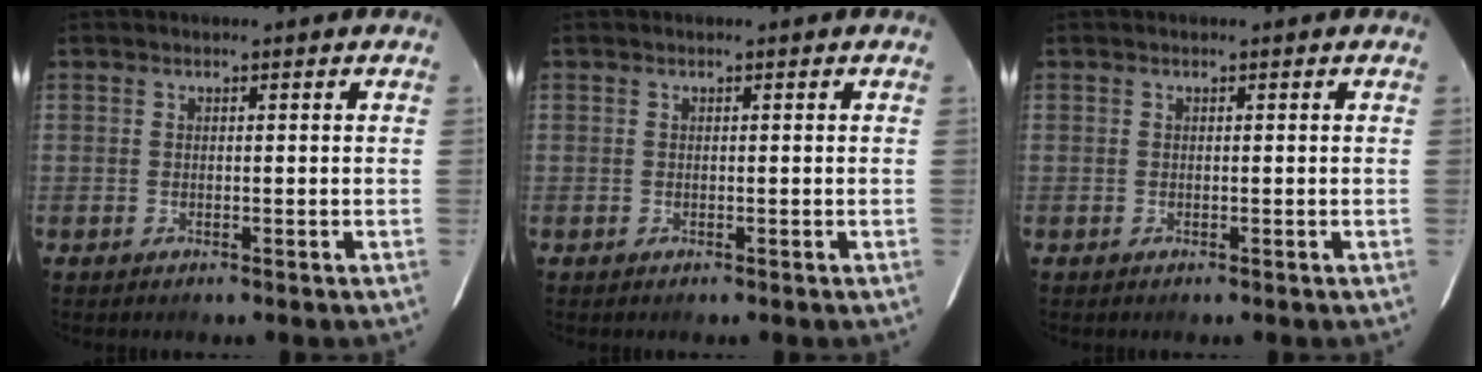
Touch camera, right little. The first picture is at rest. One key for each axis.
{"total": 0.0}
{"total": 0.0}